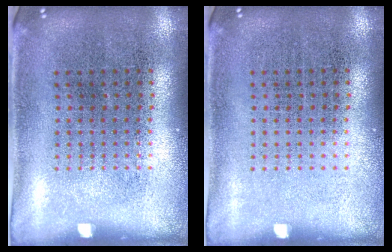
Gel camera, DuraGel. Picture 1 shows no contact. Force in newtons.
{"total": 0.0}